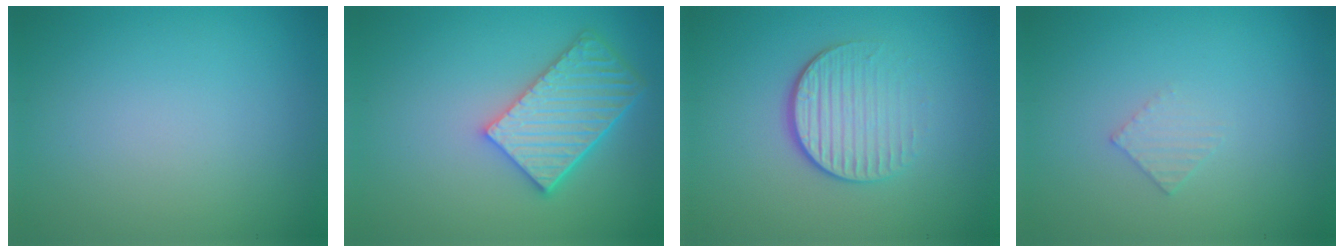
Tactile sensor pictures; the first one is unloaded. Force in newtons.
{"total": 5.4, "press": 4.7, "slide": 2.6}
{"total": 4.0, "press": 2.7, "slide": 3.0}
{"total": 1.1, "press": 1.1, "slide": 0.0}